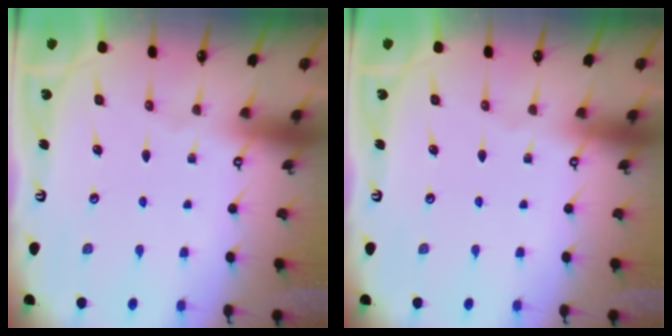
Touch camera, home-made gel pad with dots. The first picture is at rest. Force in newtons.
{"total": 0.0}